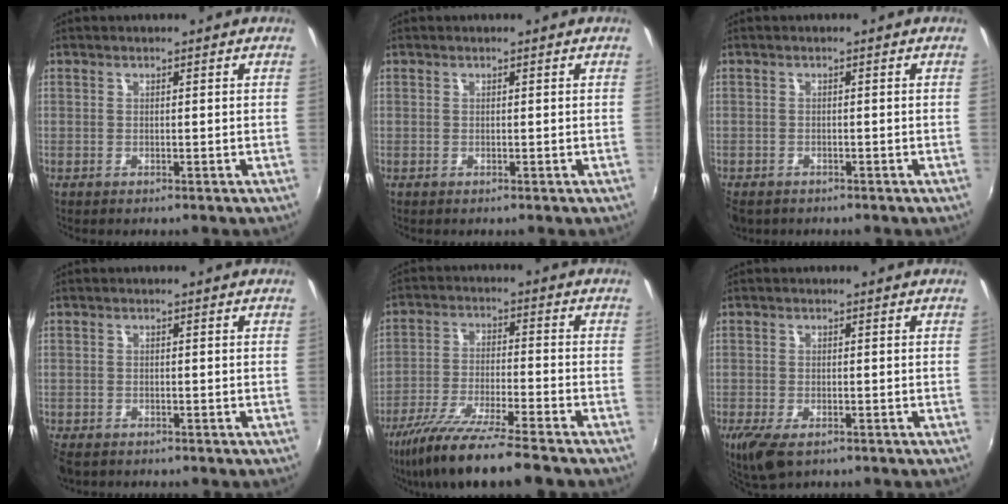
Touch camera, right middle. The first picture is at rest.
{"total": 0.0}
{"total": 4.2, "force": [-2.9, 2.4, 1.8], "torque": [-0.050, -0.014, -0.049]}
{"total": 4.0, "force": [-2.9, 1.9, 1.8], "torque": [-0.050, -0.016, -0.056]}
{"total": 14.9, "force": [-12.0, 0.6, 8.9], "torque": [-0.181, -0.033, -0.211]}
{"total": 5.8, "force": [-3.6, 2.4, 3.9], "torque": [-0.091, -0.023, -0.063]}